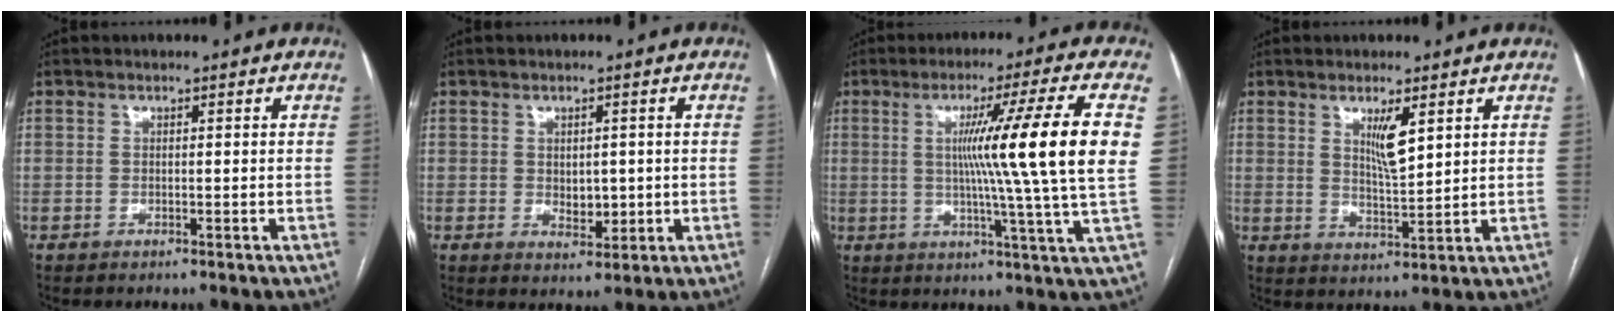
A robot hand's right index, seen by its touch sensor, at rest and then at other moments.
{"total": 3.5, "force": [0.0, 2.2, 2.7], "torque": [-0.037, -0.004, 0.009]}
{"total": 16.8, "force": [2.5, -3.2, 16.3], "torque": [-0.236, -0.008, 0.028]}
{"total": 5.0, "force": [2.3, 0.8, 4.3], "torque": [-0.080, -0.011, 0.046]}